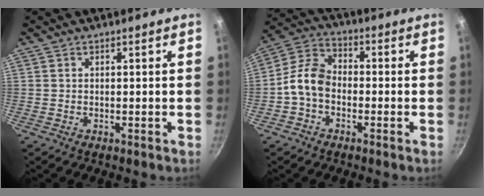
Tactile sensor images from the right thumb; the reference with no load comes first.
{"total": 8.2, "force": [-2.1, 5.8, 5.4], "torque": [-0.094, 0.036, -0.060]}